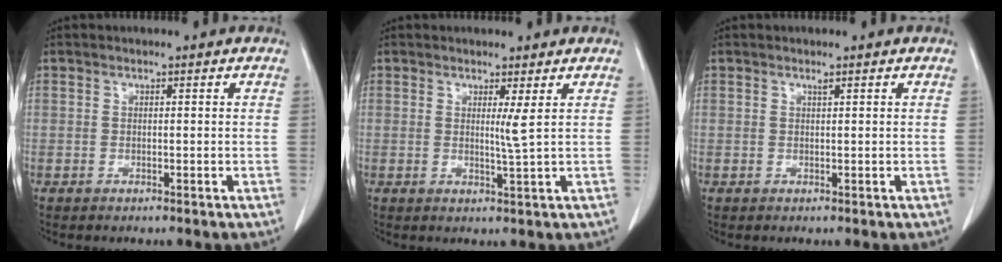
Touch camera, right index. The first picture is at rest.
{"total": 2.0, "force": [0.7, -0.6, 1.7], "torque": [-0.035, -0.011, 0.015]}
{"total": 0.5, "force": [0.3, 0.0, 0.4], "torque": [-0.010, -0.001, 0.008]}